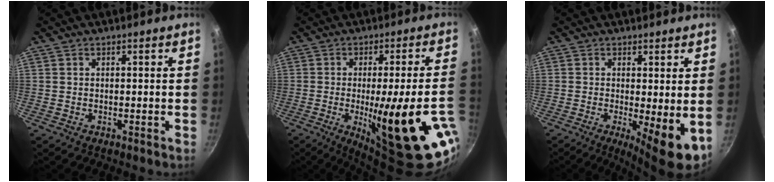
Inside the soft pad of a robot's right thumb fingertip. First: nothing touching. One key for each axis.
{"total": 24.2, "fx": -7.5, "fy": 5.5, "fz": 22.4, "tx": -0.281, "ty": -0.001, "tz": -0.085}
{"total": 7.6, "fx": -0.9, "fy": 1.9, "fz": 7.3, "tx": -0.103, "ty": -0.011, "tz": -0.008}